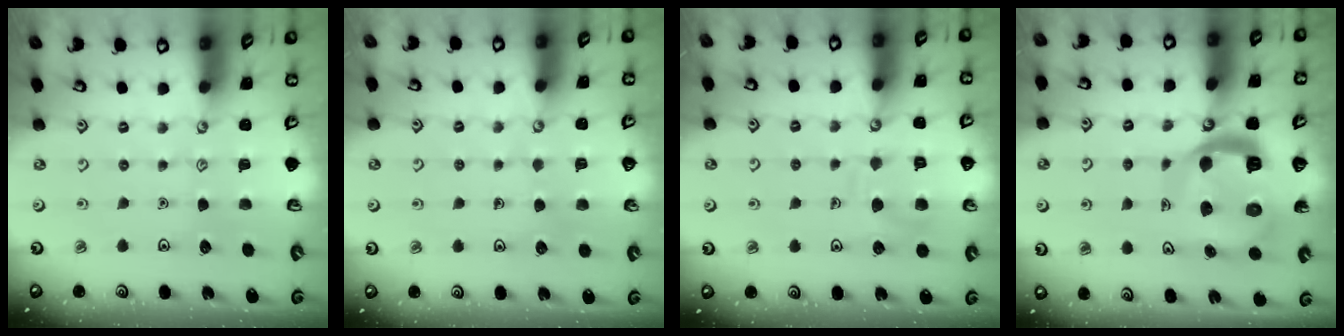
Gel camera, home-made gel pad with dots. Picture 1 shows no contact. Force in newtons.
{"total": 3.7, "press": 3.7, "slide": 0.2}
{"total": 8.5, "press": 8.5, "slide": 0.8}
{"total": 12.9, "press": 12.8, "slide": 1.6}